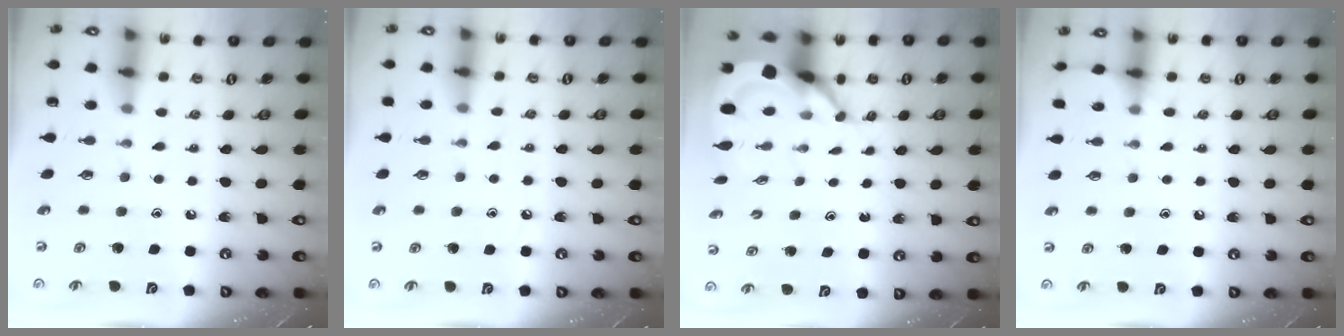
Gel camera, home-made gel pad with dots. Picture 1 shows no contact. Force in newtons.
{"total": 5.3, "press": 5.2, "slide": 0.7}
{"total": 5.9, "press": 5.8, "slide": 0.7}
{"total": 5.9, "press": 5.9, "slide": 0.8}